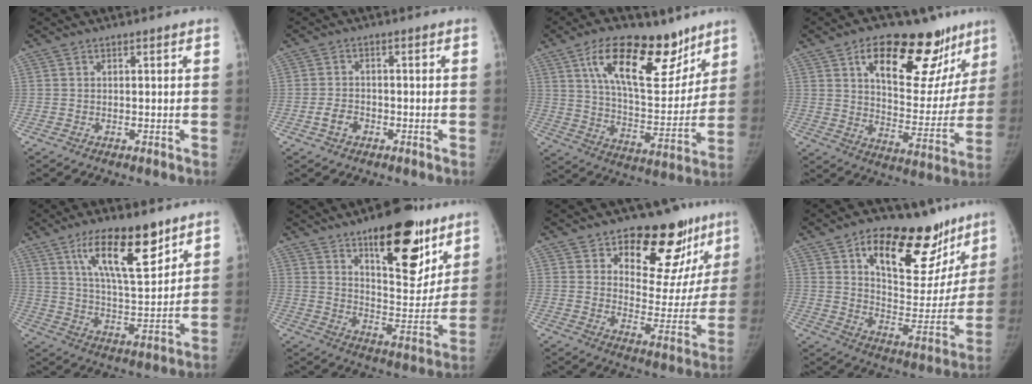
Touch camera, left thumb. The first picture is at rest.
{"total": 3.3, "force": [-1.5, 2.3, 1.7], "torque": [-0.029, 0.014, -0.026]}
{"total": 21.5, "force": [12.5, 9.9, 14.5], "torque": [-0.184, -0.055, 0.210]}
{"total": 25.4, "force": [14.2, 12.2, 17.2], "torque": [-0.190, -0.035, 0.211]}
{"total": 16.0, "force": [9.5, 5.3, 11.7], "torque": [-0.167, -0.051, 0.168]}
{"total": 21.6, "force": [12.8, 8.9, 15.0], "torque": [-0.155, -0.071, 0.195]}
{"total": 19.7, "force": [12.7, 10.1, 11.2], "torque": [-0.079, -0.077, 0.175]}
{"total": 26.1, "force": [14.9, 13.0, 17.0], "torque": [-0.189, -0.045, 0.225]}